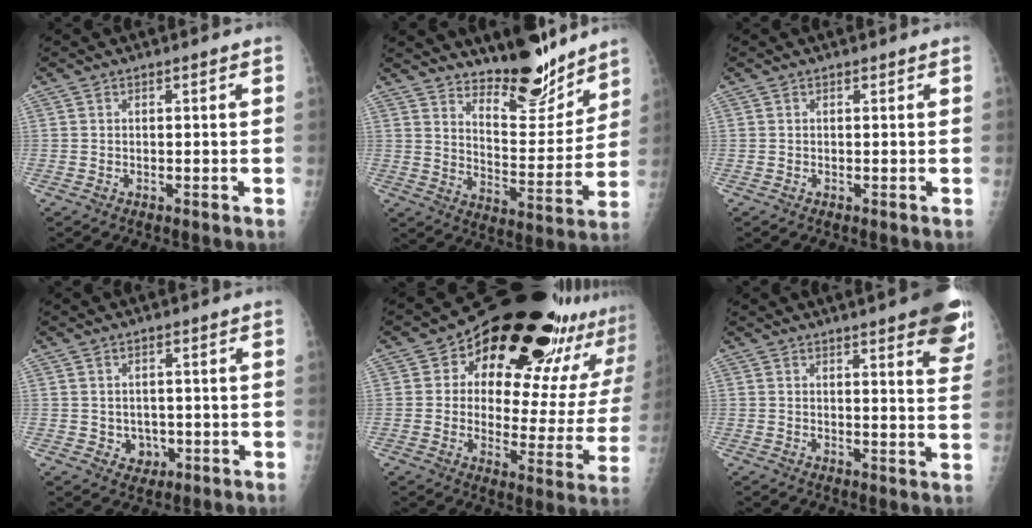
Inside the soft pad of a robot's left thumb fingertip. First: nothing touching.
{"total": 13.6, "force": [11.9, 3.7, 5.4], "torque": [-0.044, -0.102, 0.196]}
{"total": 0.0}
{"total": 3.3, "force": [-0.4, 3.0, 1.4], "torque": [-0.004, 0.000, 0.004]}
{"total": 29.5, "force": [17.7, 12.0, 20.3], "torque": [-0.243, -0.055, 0.242]}
{"total": 12.6, "force": [7.8, 2.8, 9.5], "torque": [-0.092, -0.031, 0.083]}